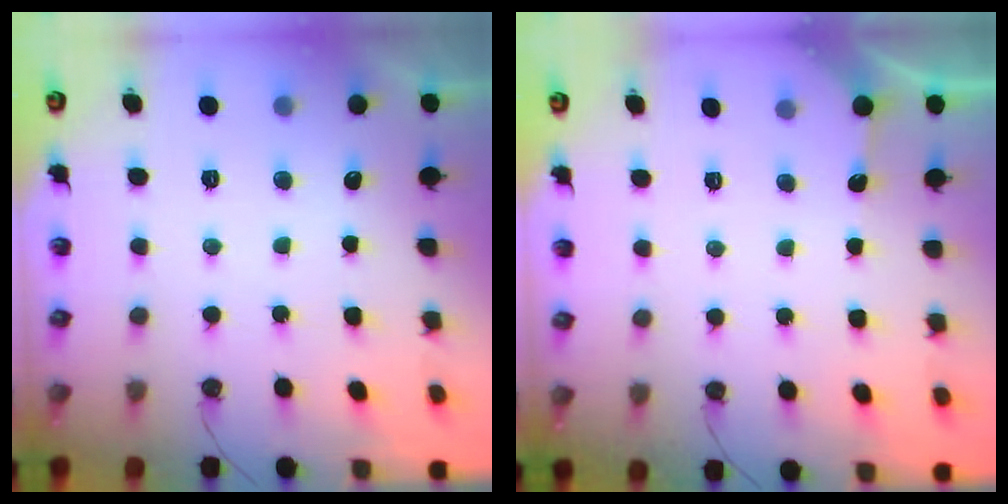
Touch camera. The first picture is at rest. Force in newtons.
{"total": 2.9, "press": 2.9, "slide": 0.4}